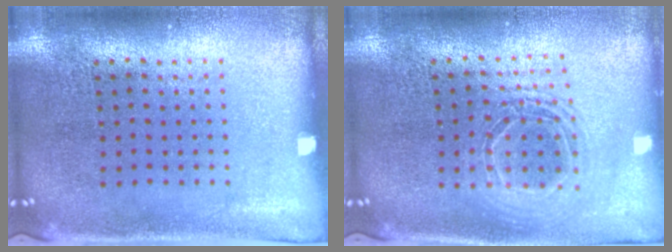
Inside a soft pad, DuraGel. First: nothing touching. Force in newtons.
{"total": 1.6, "press": 1.3, "slide": 0.9}